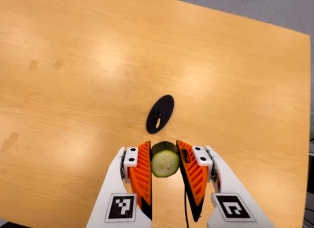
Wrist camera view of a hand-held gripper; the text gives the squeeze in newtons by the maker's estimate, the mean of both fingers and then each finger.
{"total": 8.4, "left": 7.6, "right": 9.3}